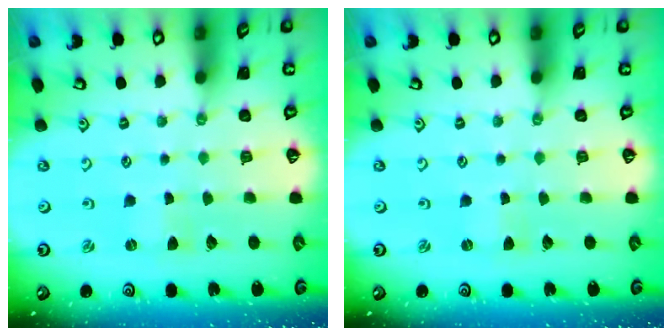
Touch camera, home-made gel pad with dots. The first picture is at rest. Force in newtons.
{"total": 0.0}